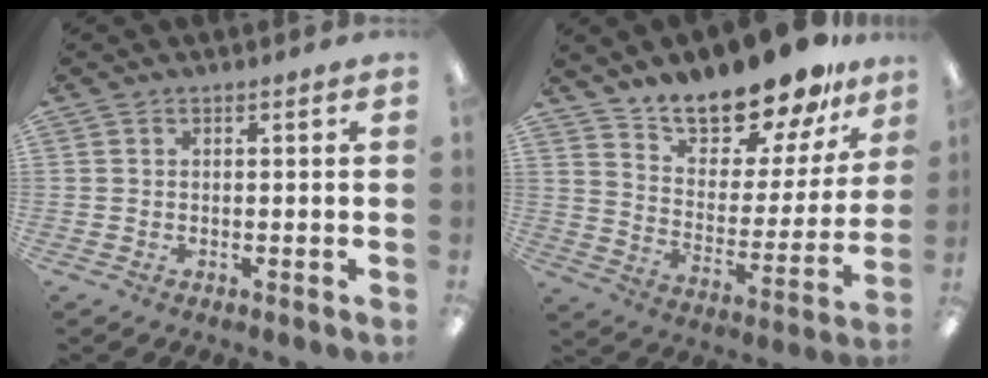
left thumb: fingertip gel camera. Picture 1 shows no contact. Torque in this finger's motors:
{"motor_torque": [1.70, 2.06, 1.18, -1.59, 0.10]}